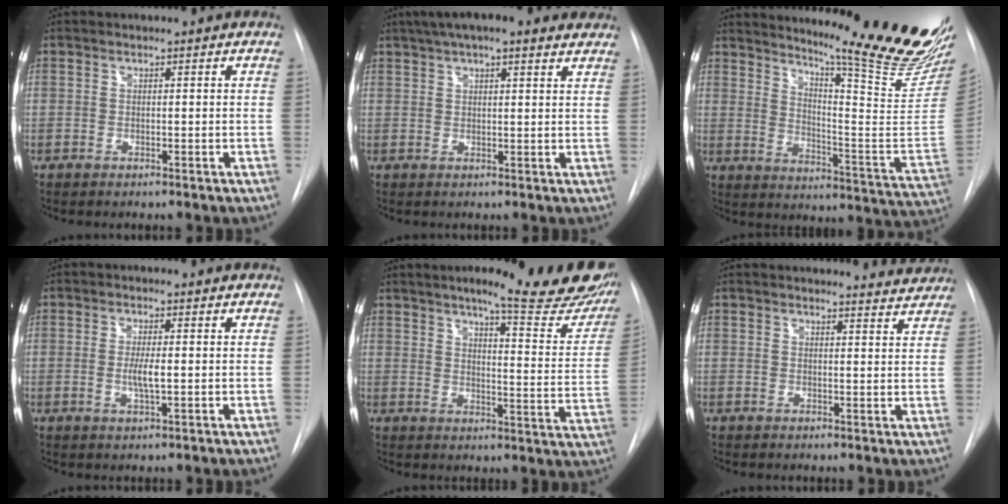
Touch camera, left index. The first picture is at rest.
{"total": 12.9, "force": [10.0, 3.1, 7.6], "torque": [-0.125, 0.045, 0.136]}
{"total": 25.4, "force": [21.5, 0.7, 13.5], "torque": [-0.201, -0.122, 0.276]}
{"total": 3.0, "force": [-0.2, 0.3, 2.9], "torque": [-0.059, -0.006, -0.003]}
{"total": 20.8, "force": [17.0, 2.3, 11.9], "torque": [-0.146, -0.055, 0.198]}
{"total": 5.7, "force": [5.7, 0.5, 0.0], "torque": [0.006, -0.018, 0.048]}